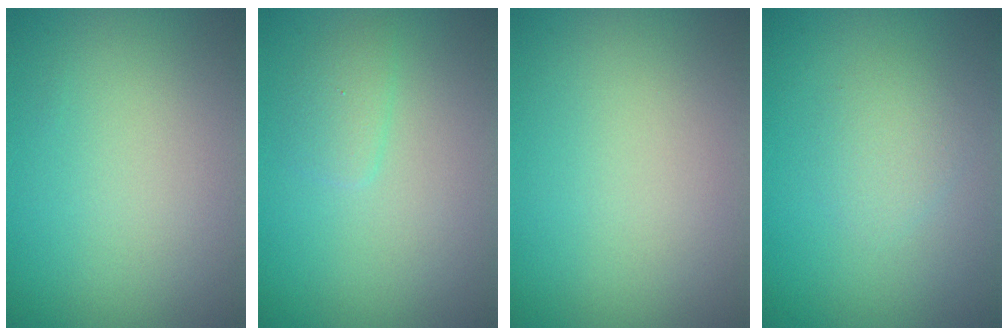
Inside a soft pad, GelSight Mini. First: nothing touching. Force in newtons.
{"total": 1.3, "press": 1.3, "slide": 0.1}
{"total": 0.0}
{"total": 1.7, "press": 1.7, "slide": 0.0}